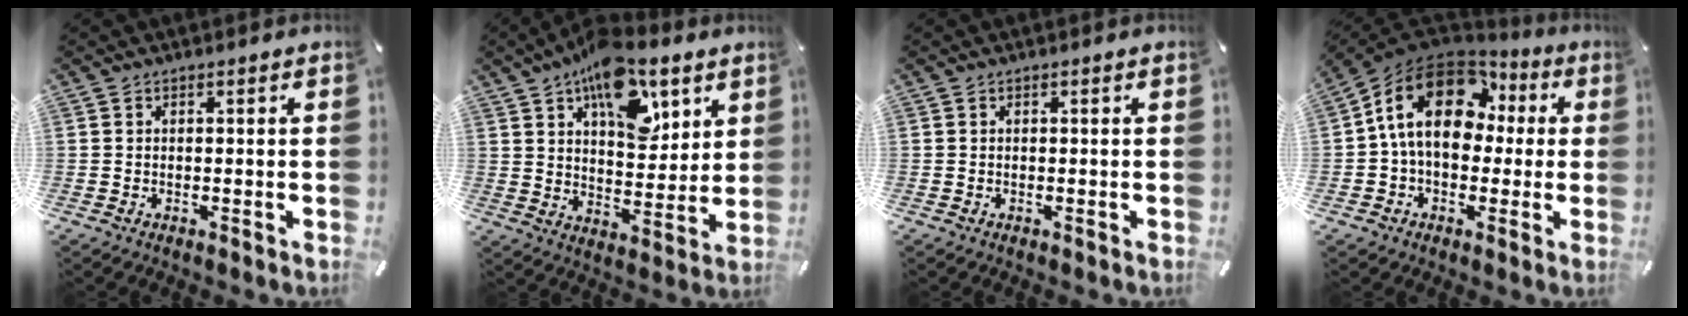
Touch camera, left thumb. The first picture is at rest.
{"total": 16.6, "force": [9.0, 9.3, 10.4], "torque": [-0.141, -0.039, 0.157]}
{"total": 0.0}
{"total": 16.7, "force": [3.2, 12.4, 10.8], "torque": [-0.210, 0.004, 0.054]}